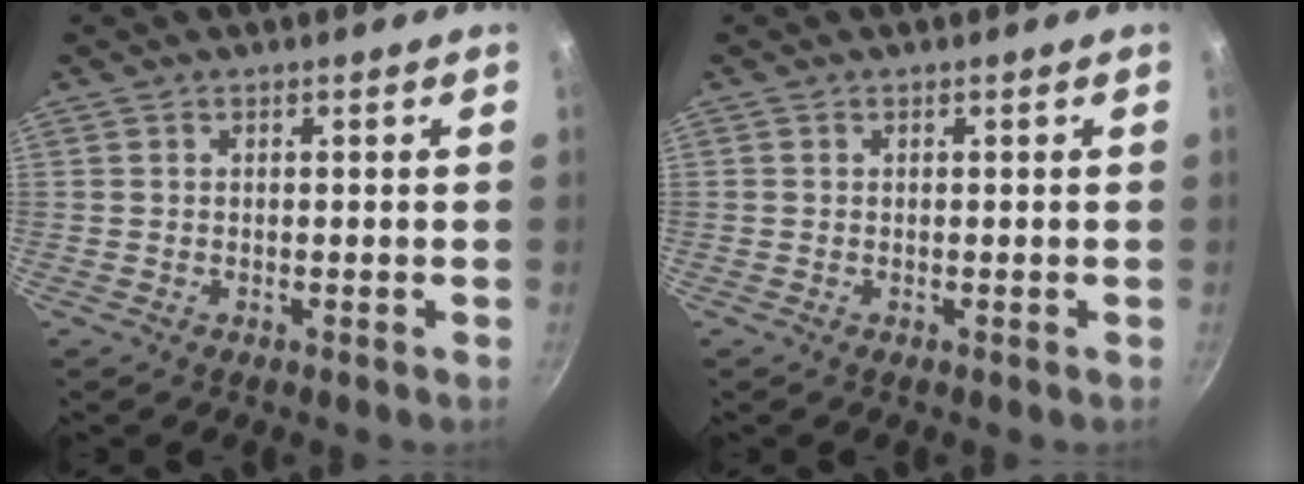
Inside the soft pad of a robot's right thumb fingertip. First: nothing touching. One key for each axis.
{"total": 0.0}